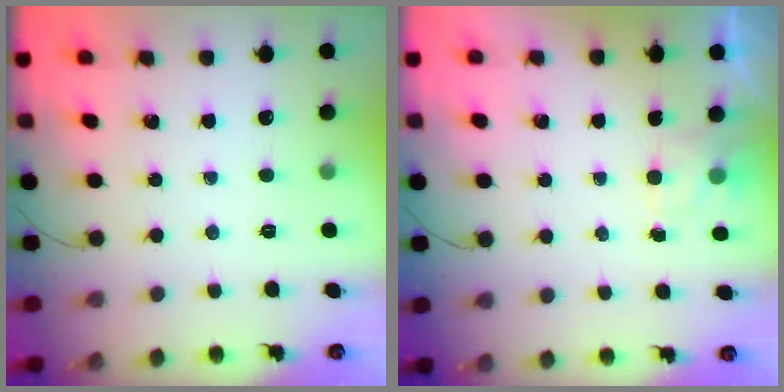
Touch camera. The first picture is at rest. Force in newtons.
{"total": 1.4, "press": 0.7, "slide": 1.2}